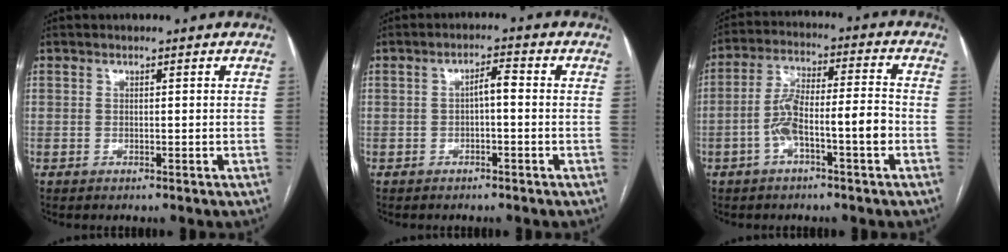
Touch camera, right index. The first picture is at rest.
{"total": 2.6, "force": [-0.3, 0.7, 2.5], "torque": [-0.040, 0.011, -0.005]}
{"total": 9.1, "force": [-3.1, 1.5, 8.4], "torque": [-0.157, 0.034, -0.052]}